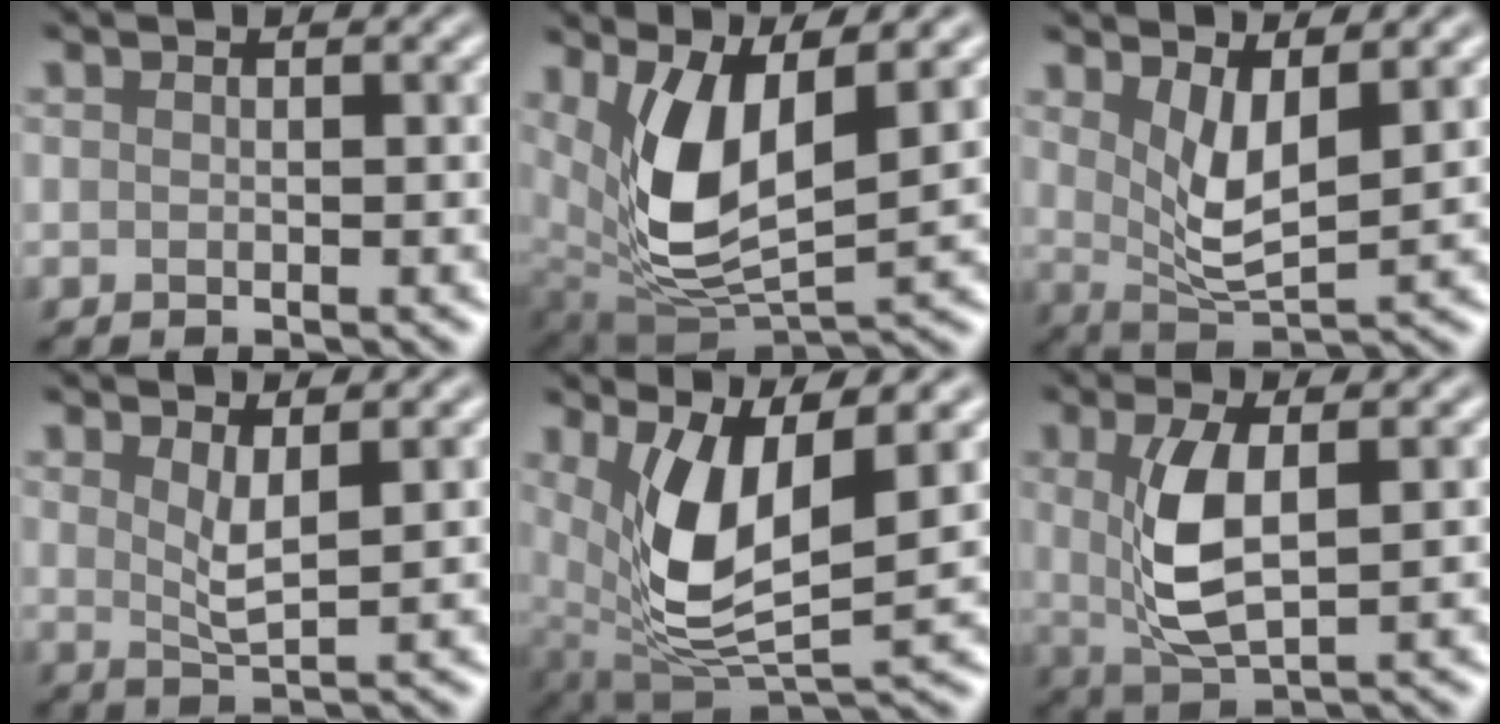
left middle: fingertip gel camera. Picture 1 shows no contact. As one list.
[{"total": 7.6, "force": [2.3, 3.3, 6.4], "torque": [-0.145, -0.018, 0.053]}, {"total": 4.1, "force": [1.5, 1.3, 3.6], "torque": [-0.074, -0.015, 0.039]}, {"total": 2.2, "force": [0.9, 0.4, 2.0], "torque": [-0.039, -0.009, 0.024]}, {"total": 7.9, "force": [1.8, 2.9, 7.1], "torque": [-0.156, -0.014, 0.044]}, {"total": 4.8, "force": [0.4, 1.7, 4.5], "torque": [-0.102, -0.007, 0.022]}]